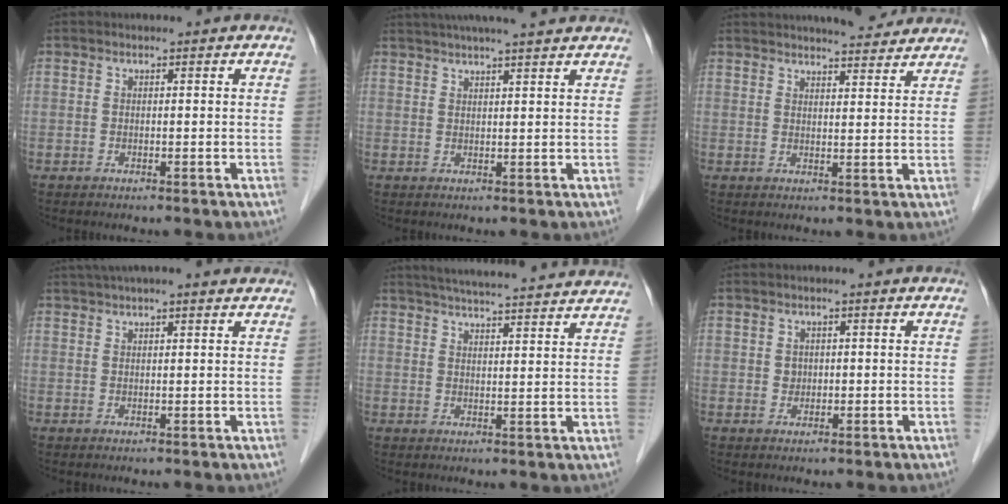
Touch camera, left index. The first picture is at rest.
{"total": 13.2, "force": [11.4, 0.8, 6.5], "torque": [-0.107, 0.037, 0.154]}
{"total": 10.3, "force": [9.5, 1.6, 3.8], "torque": [-0.053, 0.013, 0.119]}
{"total": 9.0, "force": [7.3, 1.1, 5.0], "torque": [-0.080, 0.043, 0.101]}
{"total": 20.0, "force": [18.6, 1.0, 7.5], "torque": [-0.116, 0.016, 0.240]}
{"total": 1.4, "force": [0.1, 1.3, 0.6], "torque": [-0.011, 0.001, 0.006]}